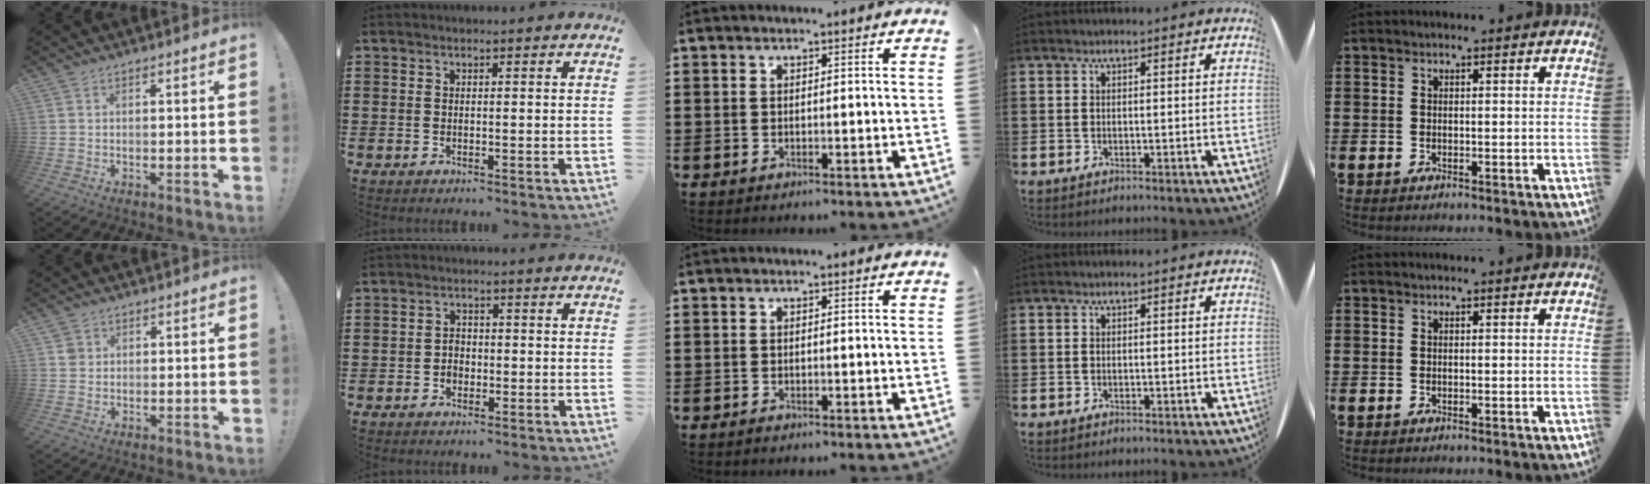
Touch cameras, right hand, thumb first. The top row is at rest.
{"thumb": {"total": 2.1, "force": [0.9, 1.8, 0.5], "torque": [0.004, -0.003, 0.015]}, "index": {"total": 1.9, "force": [-0.7, 1.5, 1.0], "torque": [-0.021, 0.003, -0.015]}}